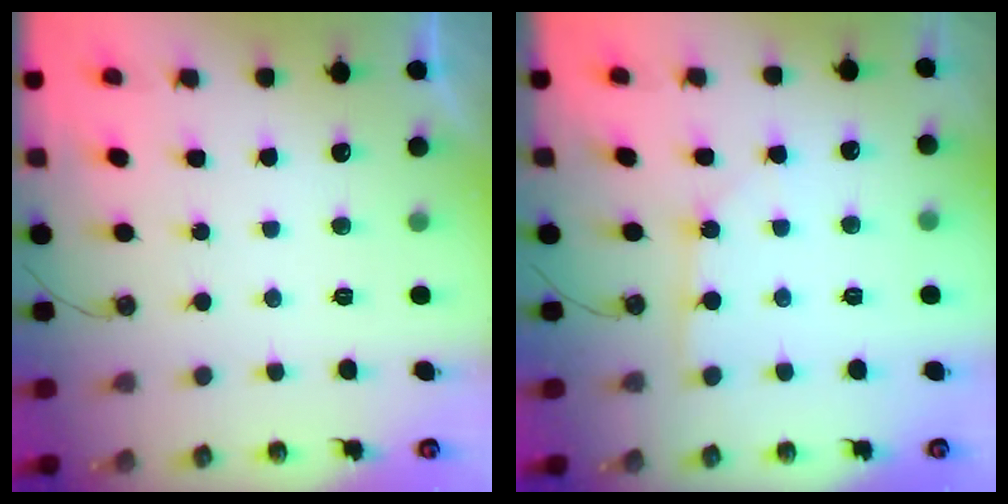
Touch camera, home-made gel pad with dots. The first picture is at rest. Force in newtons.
{"total": 1.9, "press": 1.8, "slide": 0.2}